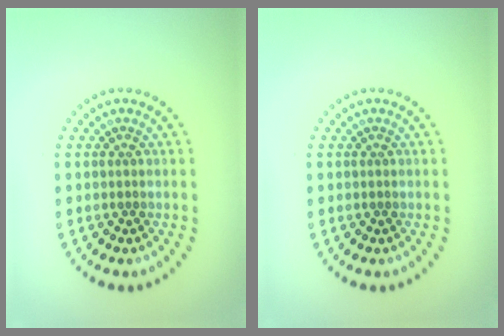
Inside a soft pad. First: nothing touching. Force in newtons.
{"total": 0.0}